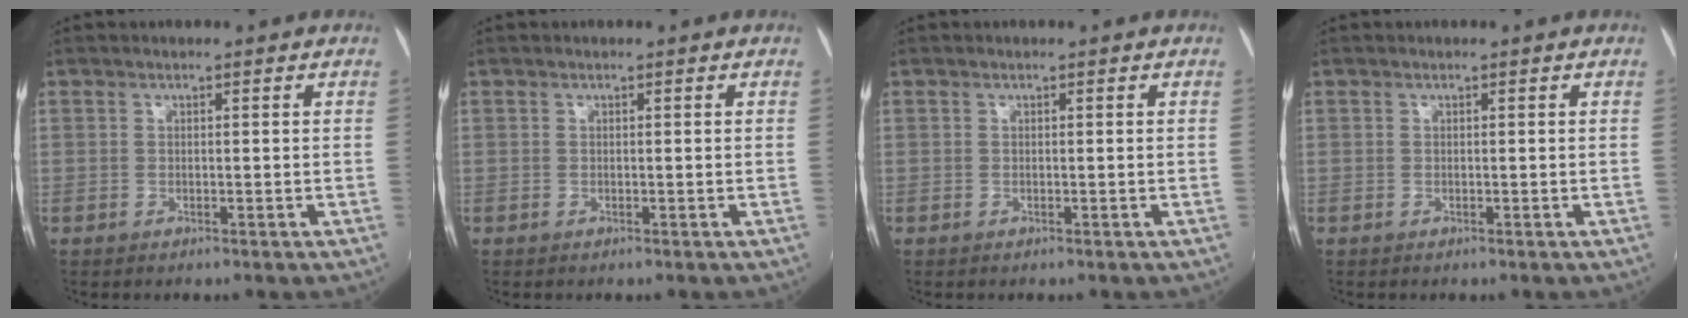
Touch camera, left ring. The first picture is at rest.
{"total": 0.0}
{"total": 0.0}
{"total": 0.0}